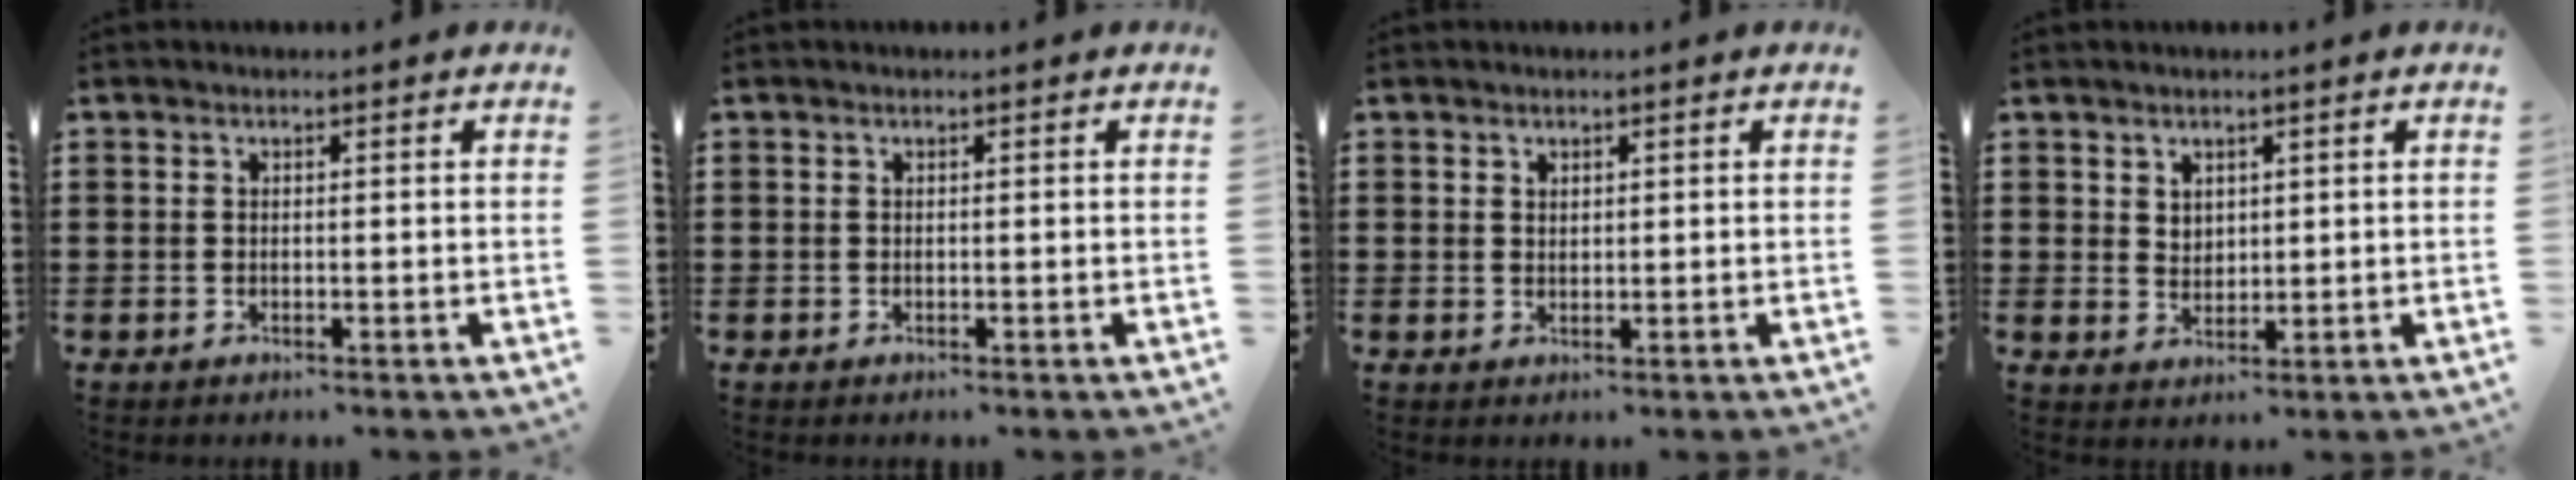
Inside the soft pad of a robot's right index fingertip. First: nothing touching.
{"total": 0.0}
{"total": 1.0, "force": [0.9, 0.4, 0.2], "torque": [-0.004, 0.002, 0.018]}
{"total": 2.2, "force": [1.6, 1.4, 0.4], "torque": [-0.012, 0.007, 0.032]}